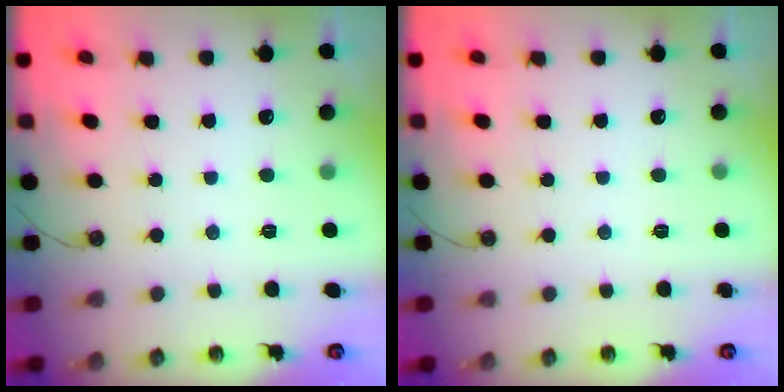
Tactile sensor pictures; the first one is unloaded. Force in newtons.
{"total": 0.0}